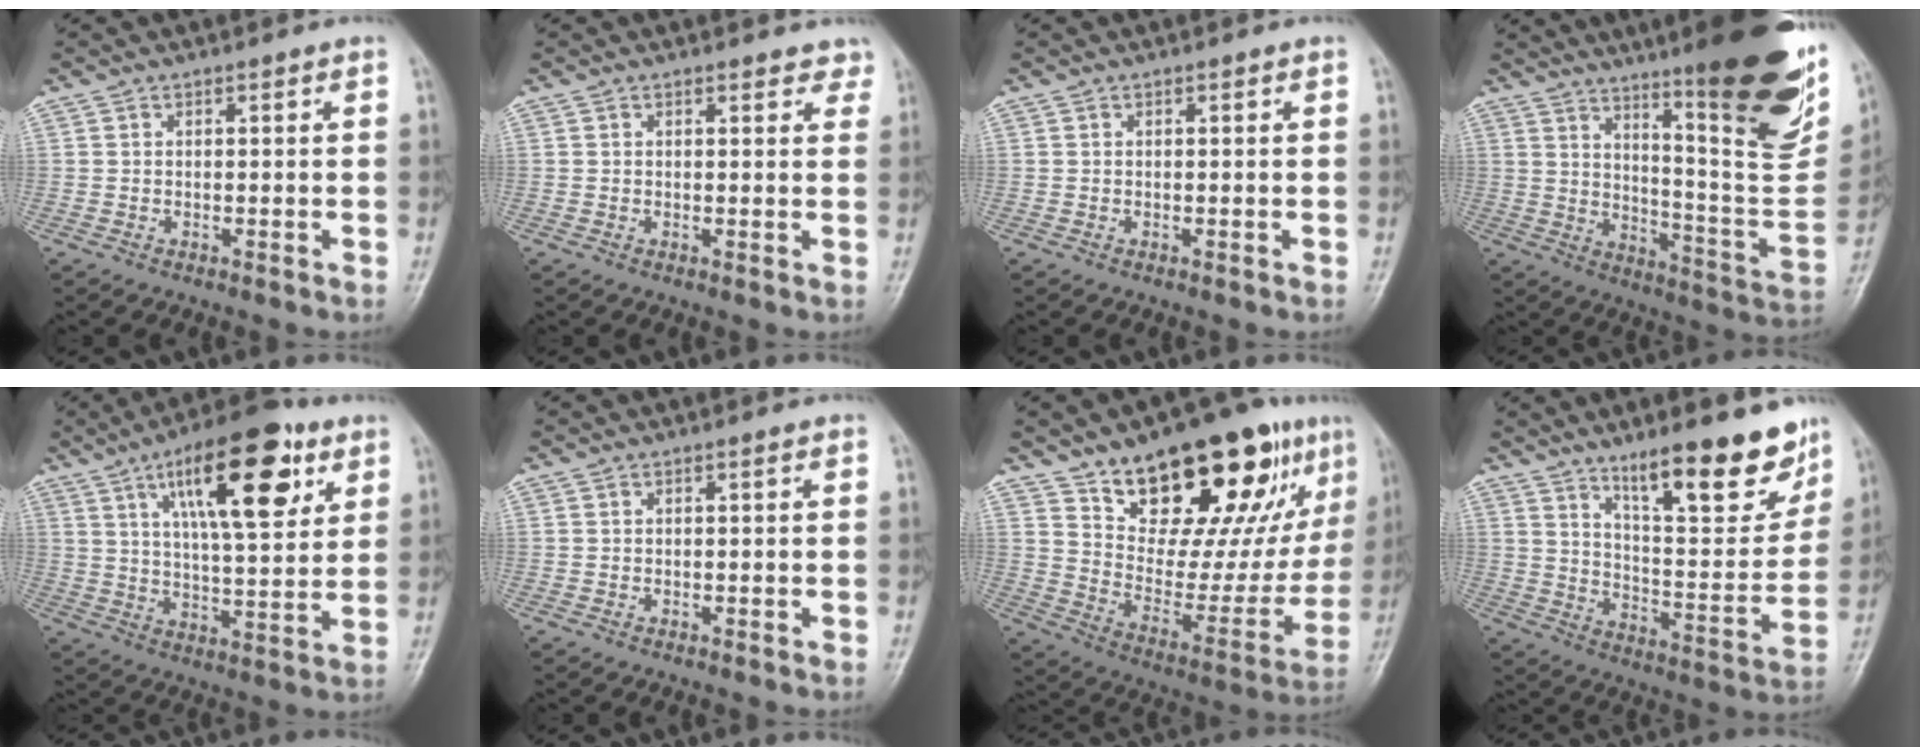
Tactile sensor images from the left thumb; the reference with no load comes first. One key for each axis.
{"total": 2.8, "fx": 2.4, "fy": 1.3, "fz": 0.7, "tx": 0.020, "ty": -0.010, "tz": 0.015}
{"total": 0.0}
{"total": 27.6, "fx": 16.2, "fy": 5.2, "fz": 21.8, "tx": -0.279, "ty": -0.082, "tz": 0.239}
{"total": 19.8, "fx": 9.0, "fy": 7.1, "fz": 16.1, "tx": -0.217, "ty": -0.027, "tz": 0.142}
{"total": 0.0}
{"total": 27.6, "fx": 16.6, "fy": 11.5, "fz": 18.8, "tx": -0.226, "ty": -0.057, "tz": 0.265}
{"total": 18.4, "fx": 12.5, "fy": 5.0, "fz": 12.4, "tx": -0.137, "ty": -0.081, "tz": 0.201}